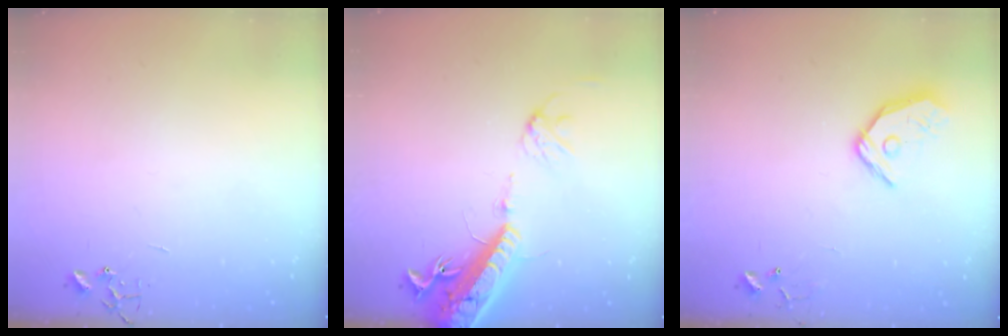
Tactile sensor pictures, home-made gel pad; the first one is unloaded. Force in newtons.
{"total": 18.2, "press": 17.7, "slide": 4.2}
{"total": 12.4, "press": 12.2, "slide": 2.1}